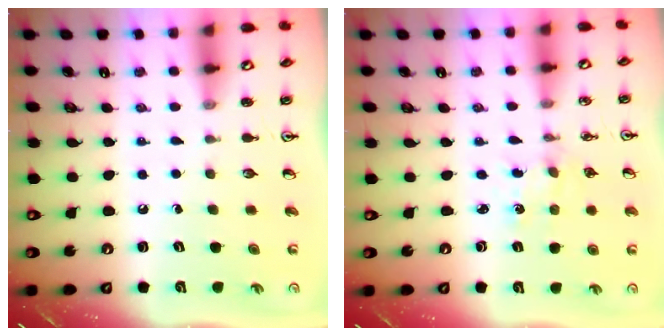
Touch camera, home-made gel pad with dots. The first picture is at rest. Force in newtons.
{"total": 0.5, "press": 0.5, "slide": 0.1}